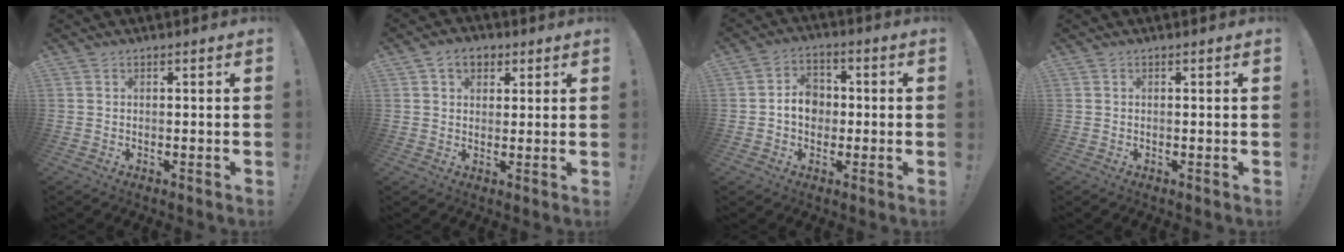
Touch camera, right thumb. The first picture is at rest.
{"total": 5.7, "force": [2.6, 4.2, 2.9], "torque": [-0.039, -0.003, 0.046]}
{"total": 7.9, "force": [-0.5, 6.4, 4.5], "torque": [-0.077, 0.016, -0.007]}
{"total": 0.0}